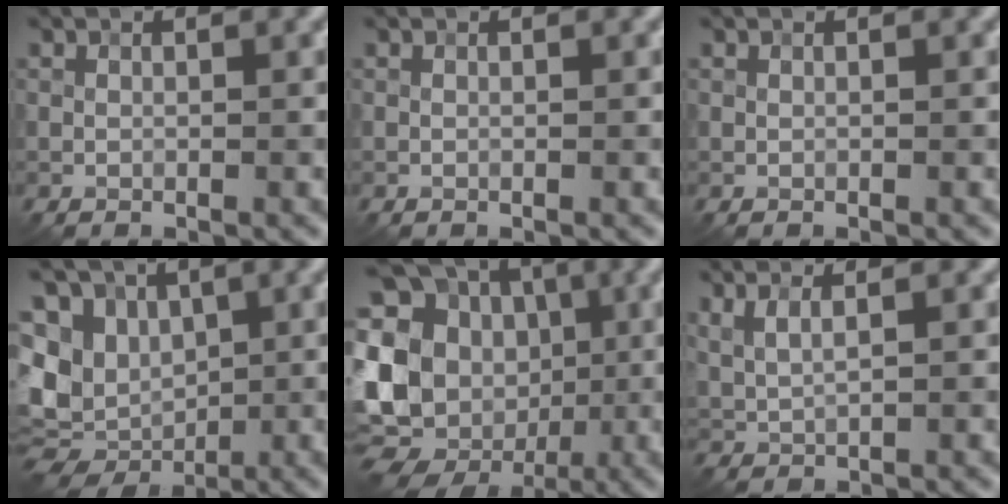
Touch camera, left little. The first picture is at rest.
{"total": 0.0}
{"total": 0.0}
{"total": 8.7, "force": [-0.4, 7.0, 5.2], "torque": [-0.080, 0.007, -0.005]}
{"total": 16.9, "force": [-3.1, 14.7, 7.7], "torque": [-0.158, 0.015, -0.074]}
{"total": 2.0, "force": [1.4, 0.3, 1.3], "torque": [-0.039, 0.003, 0.034]}